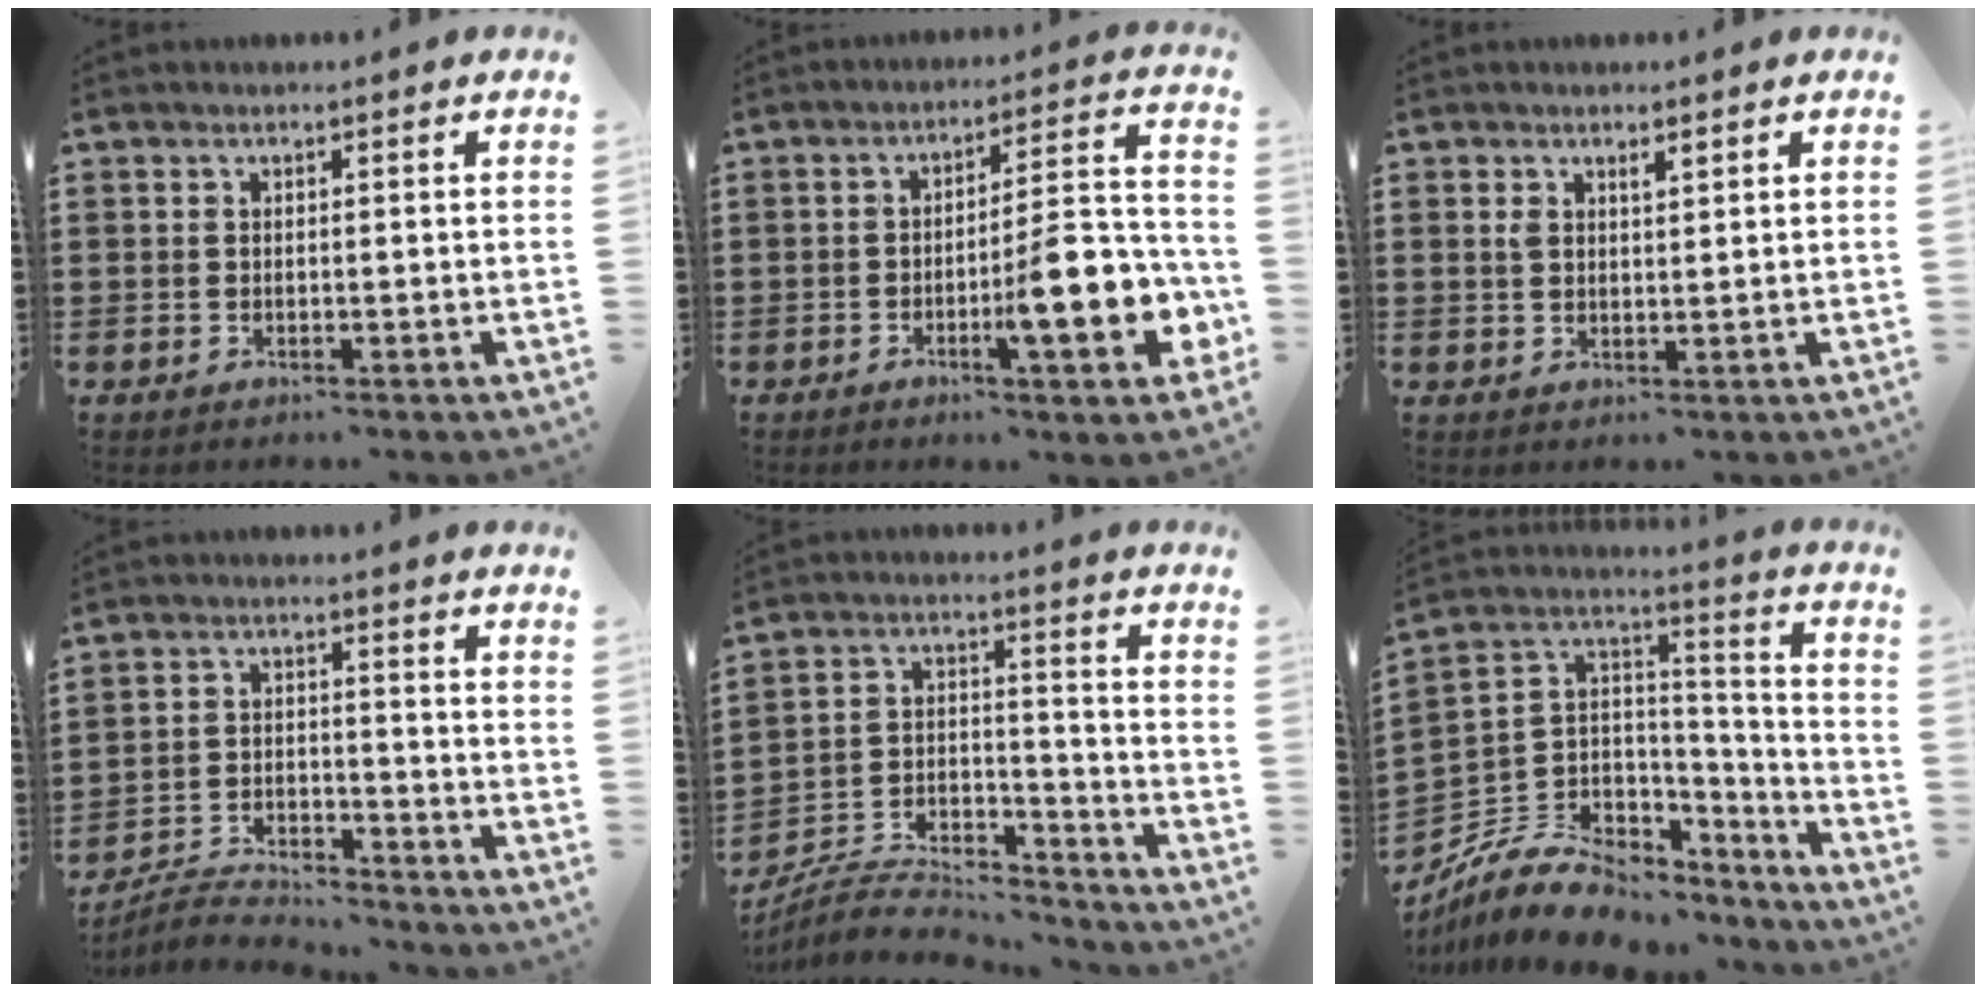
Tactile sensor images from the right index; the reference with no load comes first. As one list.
[{"total": 11.4, "force": [-4.1, 2.4, 10.3], "torque": [-0.150, -0.011, -0.070]}, {"total": 1.7, "force": [1.0, 0.7, 1.2], "torque": [-0.026, 0.004, 0.017]}, {"total": 4.2, "force": [-4.2, 0.4, 0.5], "torque": [-0.021, 0.003, -0.089]}, {"total": 6.4, "force": [-6.1, 1.1, 1.4], "torque": [-0.039, -0.002, -0.125]}, {"total": 9.1, "force": [-5.8, 6.2, 3.2], "torque": [-0.079, 0.010, -0.105]}]